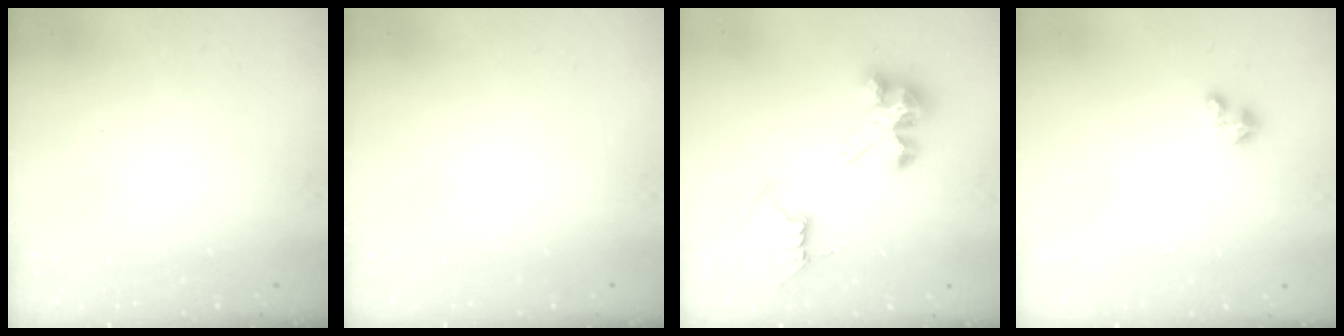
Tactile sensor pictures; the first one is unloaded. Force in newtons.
{"total": 0.0}
{"total": 8.1, "press": 8.1, "slide": 0.4}
{"total": 2.5, "press": 2.5, "slide": 0.3}